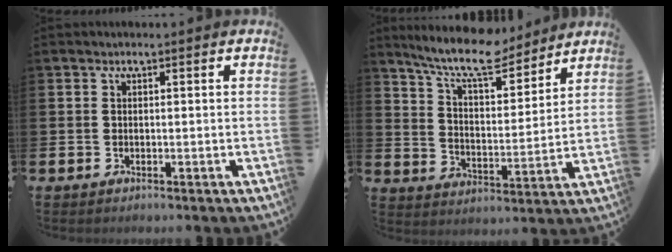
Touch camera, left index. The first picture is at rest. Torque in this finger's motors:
{"motor_torque": [0.84, -0.86, 0.71, 0.21]}